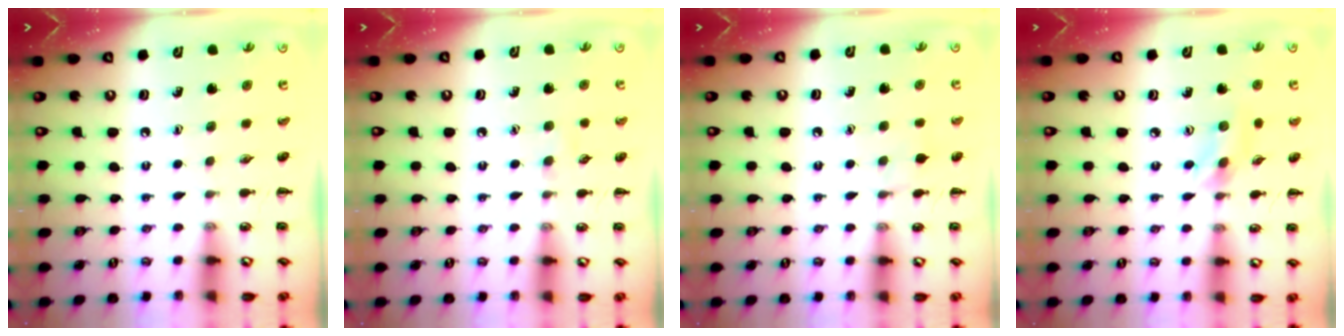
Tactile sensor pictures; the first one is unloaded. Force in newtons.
{"total": 4.5, "press": 4.1, "slide": 1.7}
{"total": 5.5, "press": 5.1, "slide": 2.0}
{"total": 2.7, "press": 2.6, "slide": 0.6}